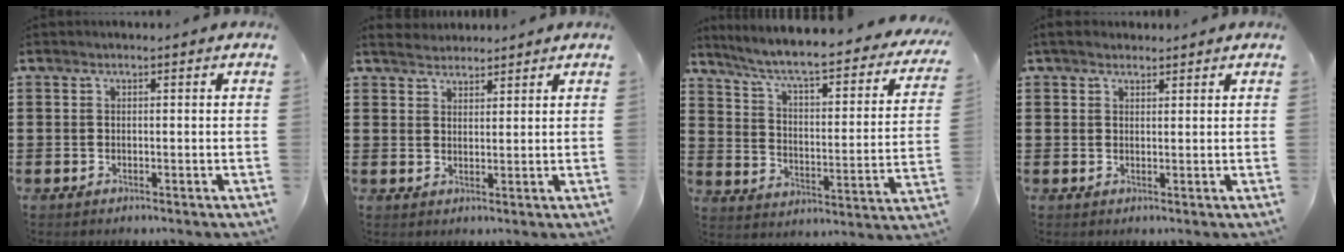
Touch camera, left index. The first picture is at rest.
{"total": 2.7, "force": [2.6, 0.8, -0.1], "torque": [-0.007, 0.001, 0.051]}
{"total": 6.5, "force": [5.4, 0.1, 3.6], "torque": [-0.091, -0.045, 0.085]}
{"total": 2.1, "force": [1.8, 1.0, 0.4], "torque": [-0.014, 0.008, 0.036]}